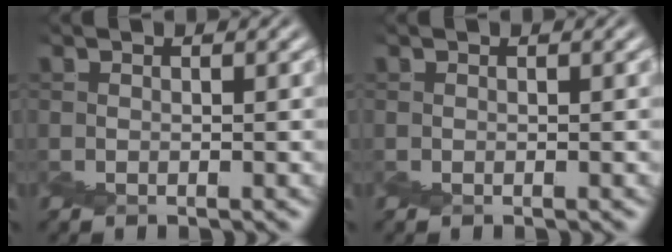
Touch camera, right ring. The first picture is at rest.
{"total": 0.0}